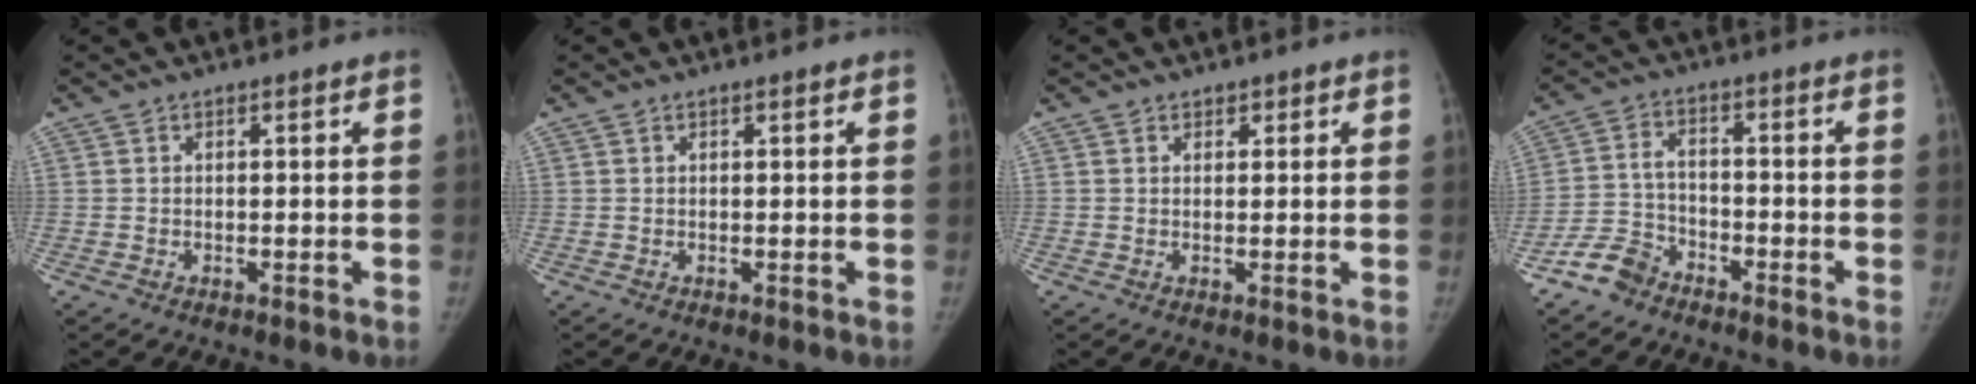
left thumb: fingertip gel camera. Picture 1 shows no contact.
{"total": 0.0}
{"total": 1.1, "force": [0.7, 0.9, 0.0], "torque": [0.019, -0.003, 0.005]}
{"total": 6.2, "force": [-4.8, 3.5, 1.6], "torque": [-0.026, 0.022, -0.102]}